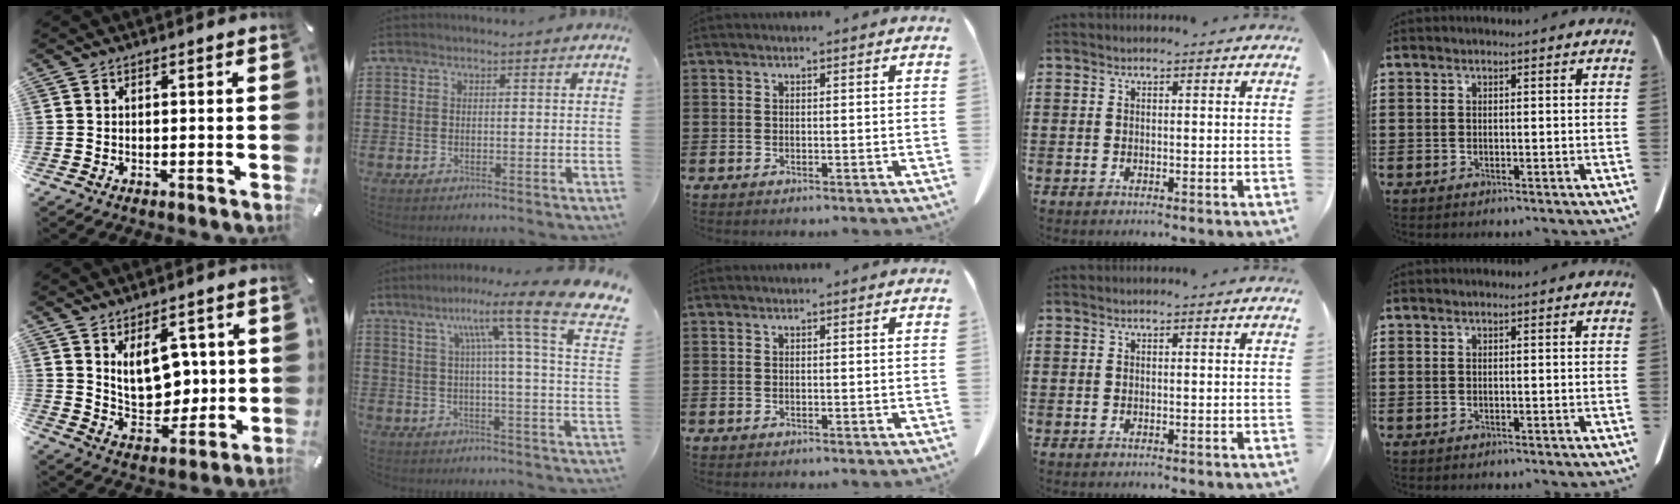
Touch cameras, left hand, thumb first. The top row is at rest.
{"thumb": {"total": 11.3, "force": [3.7, 7.8, 7.3], "torque": [-0.112, -0.017, 0.071]}, "index": {"total": 13.0, "force": [6.9, 0.4, 11.0], "torque": [-0.195, -0.040, 0.089]}}